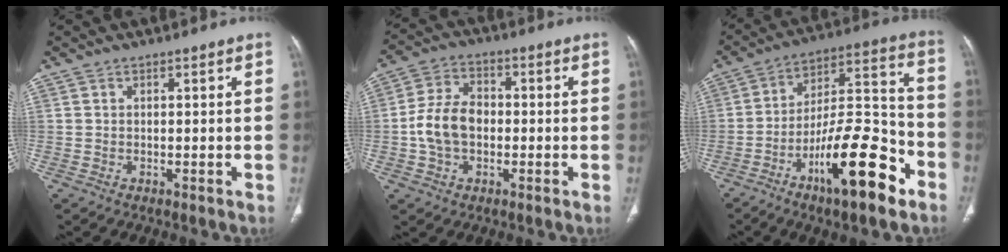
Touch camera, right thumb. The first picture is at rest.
{"total": 9.3, "force": [-1.1, 6.5, 6.5], "torque": [-0.119, 0.023, -0.026]}
{"total": 20.3, "force": [-10.5, 5.9, 16.3], "torque": [-0.267, 0.067, -0.170]}